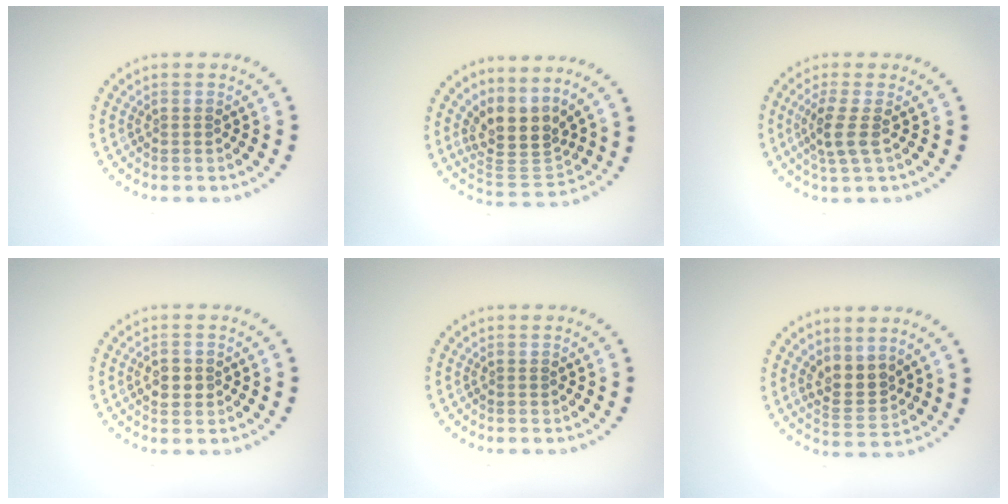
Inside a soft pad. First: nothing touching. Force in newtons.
{"total": 4.2, "press": 3.1, "slide": 2.8}
{"total": 2.6, "press": 2.1, "slide": 1.6}
{"total": 2.3, "press": 2.3, "slide": 0.1}
{"total": 0.0}
{"total": 2.8, "press": 2.5, "slide": 1.3}